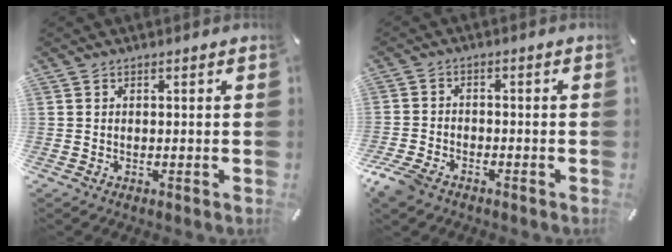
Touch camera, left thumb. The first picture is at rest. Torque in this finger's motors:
{"motor_torque": [-0.32, 1.25, 0.09, 0.07, 0.17]}